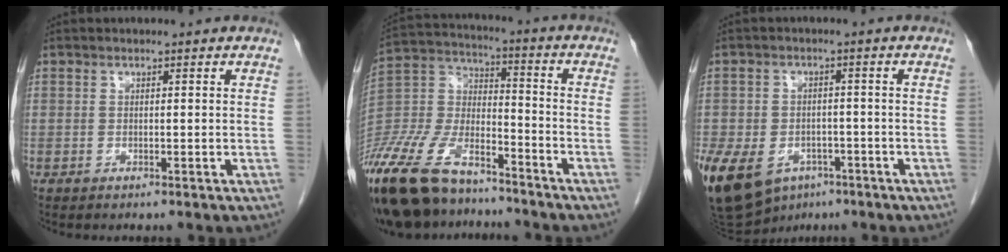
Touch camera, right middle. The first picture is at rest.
{"total": 21.2, "force": [-16.8, 7.5, 10.5], "torque": [-0.261, -0.012, -0.314]}
{"total": 19.5, "force": [-9.5, 13.8, 10.0], "torque": [-0.283, -0.017, -0.139]}